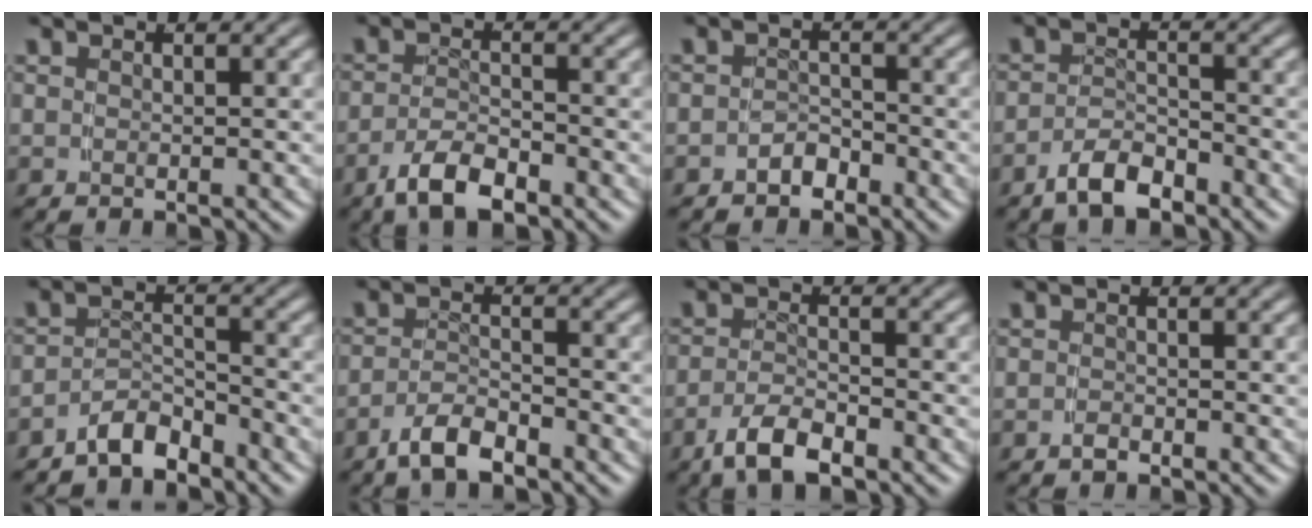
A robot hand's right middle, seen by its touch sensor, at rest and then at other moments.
{"total": 3.8, "force": [-2.7, 1.2, 2.4], "torque": [-0.044, -0.006, -0.043]}
{"total": 2.1, "force": [-1.8, 1.0, 0.4], "torque": [-0.006, -0.002, -0.031]}
{"total": 3.4, "force": [-3.0, 0.9, 1.5], "torque": [-0.020, -0.001, -0.051]}
{"total": 3.6, "force": [-3.3, 0.7, 1.2], "torque": [-0.012, -0.003, -0.057]}
{"total": 3.1, "force": [-2.6, 0.7, 1.6], "torque": [-0.029, -0.003, -0.044]}
{"total": 3.4, "force": [-2.5, 0.9, 2.2], "torque": [-0.043, -0.006, -0.041]}
{"total": 0.8, "force": [-0.8, -0.3, 0.1], "torque": [-0.003, -0.003, -0.012]}